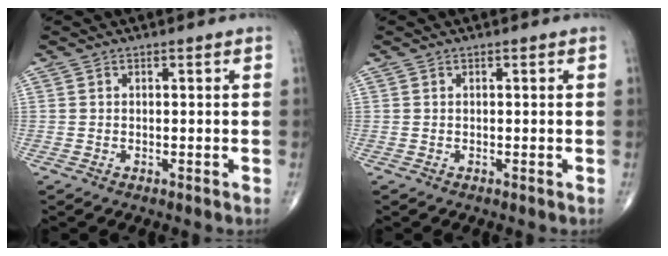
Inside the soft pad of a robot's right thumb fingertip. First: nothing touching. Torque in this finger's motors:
{"motor_torque": [0.00, 0.00, 0.00, 0.00, 0.00]}